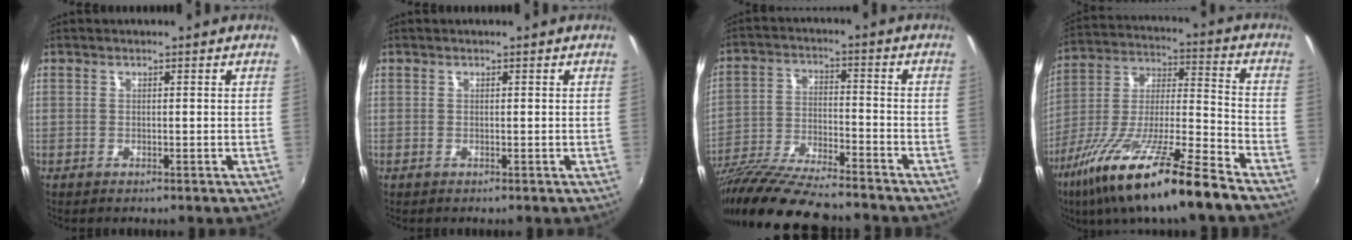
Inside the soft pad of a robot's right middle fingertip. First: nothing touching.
{"total": 0.0}
{"total": 18.5, "force": [-15.8, 2.6, 9.3], "torque": [-0.186, -0.038, -0.273]}
{"total": 21.3, "force": [-14.2, 1.9, 15.8], "torque": [-0.288, -0.034, -0.254]}